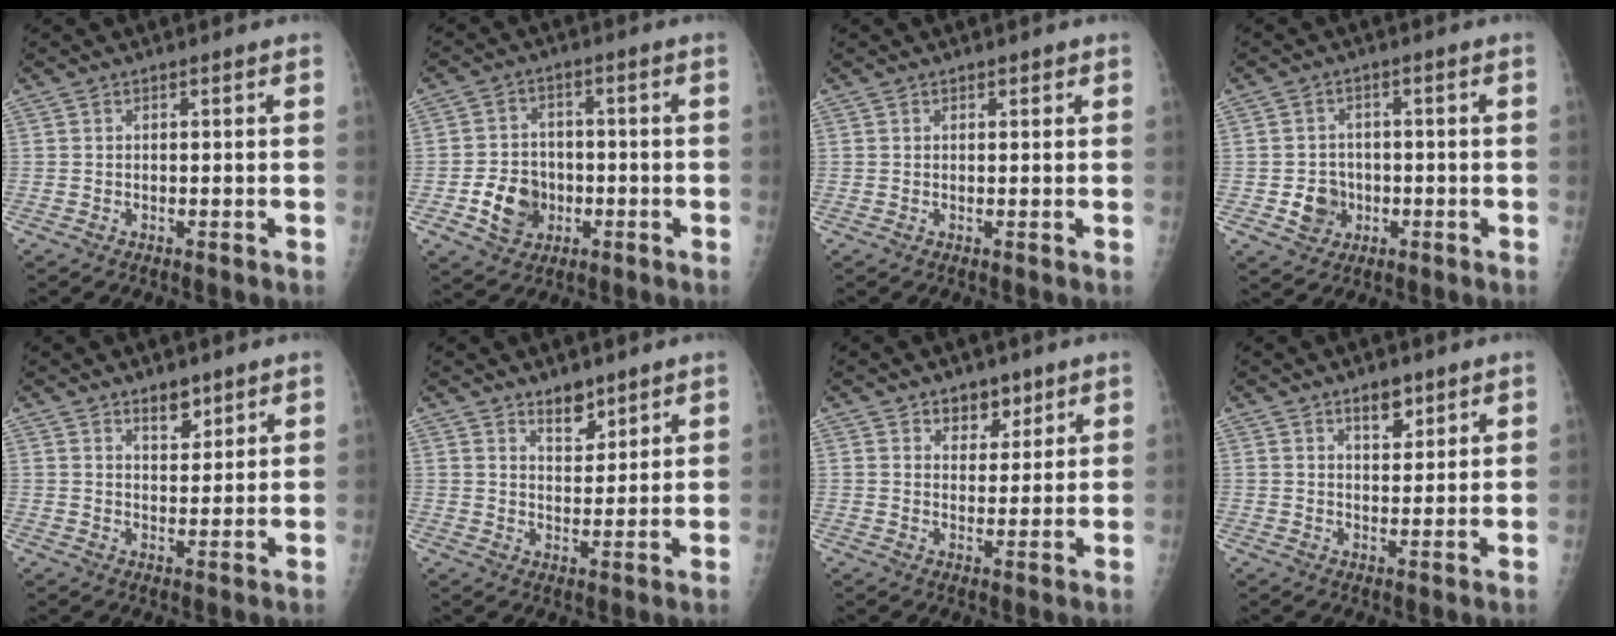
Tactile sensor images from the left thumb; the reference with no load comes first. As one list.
[{"total": 8.3, "force": [-2.4, 6.9, 4.0], "torque": [-0.045, 0.012, -0.039]}, {"total": 0.8, "force": [0.6, 0.5, 0.4], "torque": [0.002, -0.003, 0.005]}, {"total": 5.2, "force": [-1.2, 4.7, 1.9], "torque": [-0.009, 0.009, -0.016]}, {"total": 4.4, "force": [3.1, 2.2, 2.2], "torque": [-0.014, -0.022, 0.052]}, {"total": 5.2, "force": [3.9, 2.6, 2.3], "torque": [-0.015, -0.030, 0.067]}, {"total": 5.2, "force": [3.4, 3.4, 2.0], "torque": [0.001, -0.020, 0.053]}, {"total": 4.7, "force": [3.1, 2.4, 2.7], "torque": [-0.021, -0.020, 0.050]}]